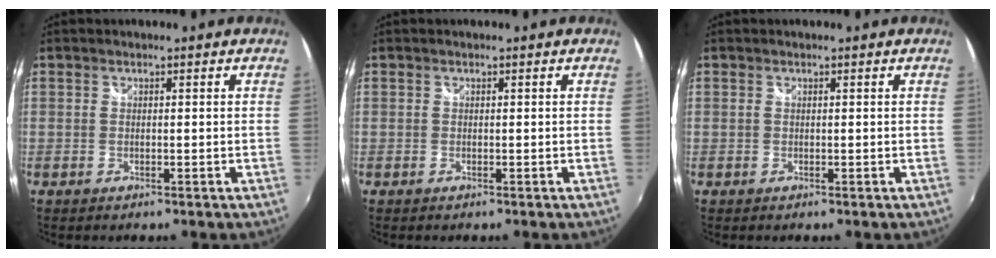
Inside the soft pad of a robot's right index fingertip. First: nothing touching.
{"total": 0.0}
{"total": 0.0}